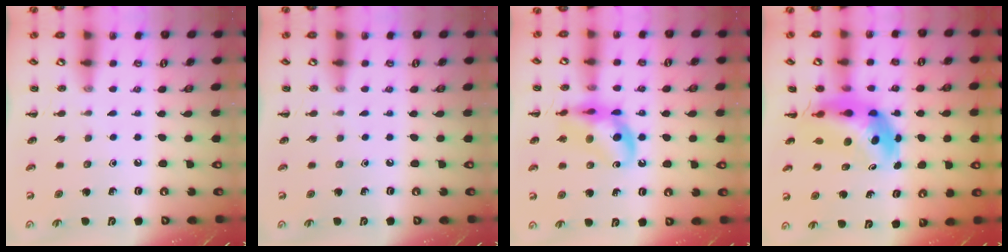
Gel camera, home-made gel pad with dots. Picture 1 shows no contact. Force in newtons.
{"total": 0.0}
{"total": 13.2, "press": 12.9, "slide": 2.6}
{"total": 7.3, "press": 6.9, "slide": 2.6}